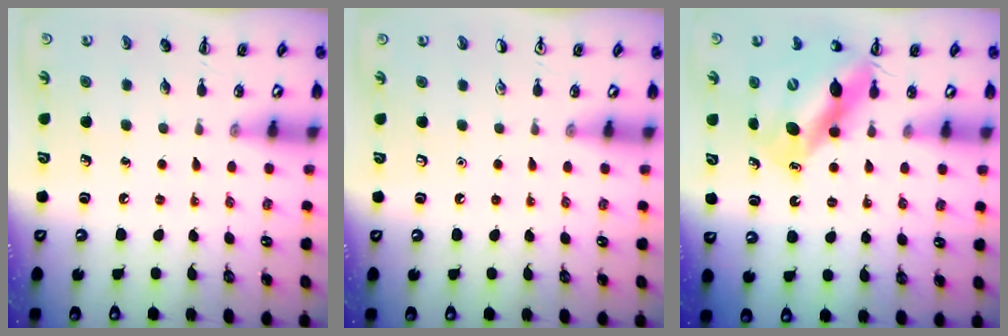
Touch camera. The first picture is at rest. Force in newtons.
{"total": 0.0}
{"total": 11.1, "press": 10.7, "slide": 2.9}